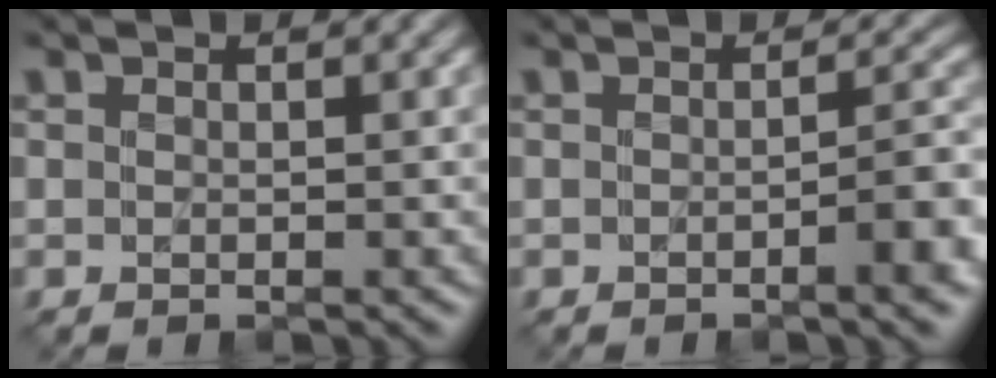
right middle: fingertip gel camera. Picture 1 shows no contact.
{"total": 3.4, "force": [-1.1, 0.8, 3.1], "torque": [-0.040, 0.006, -0.020]}